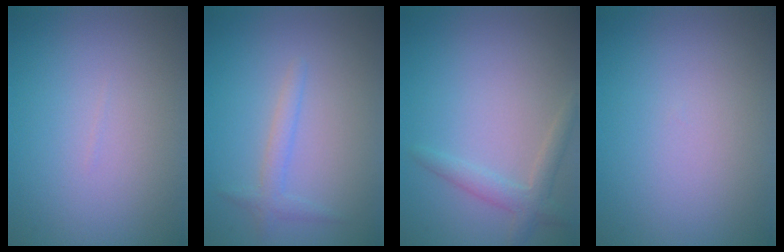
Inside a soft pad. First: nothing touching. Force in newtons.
{"total": 1.6, "press": 1.6, "slide": 0.1}
{"total": 2.2, "press": 2.2, "slide": 0.2}
{"total": 0.0}